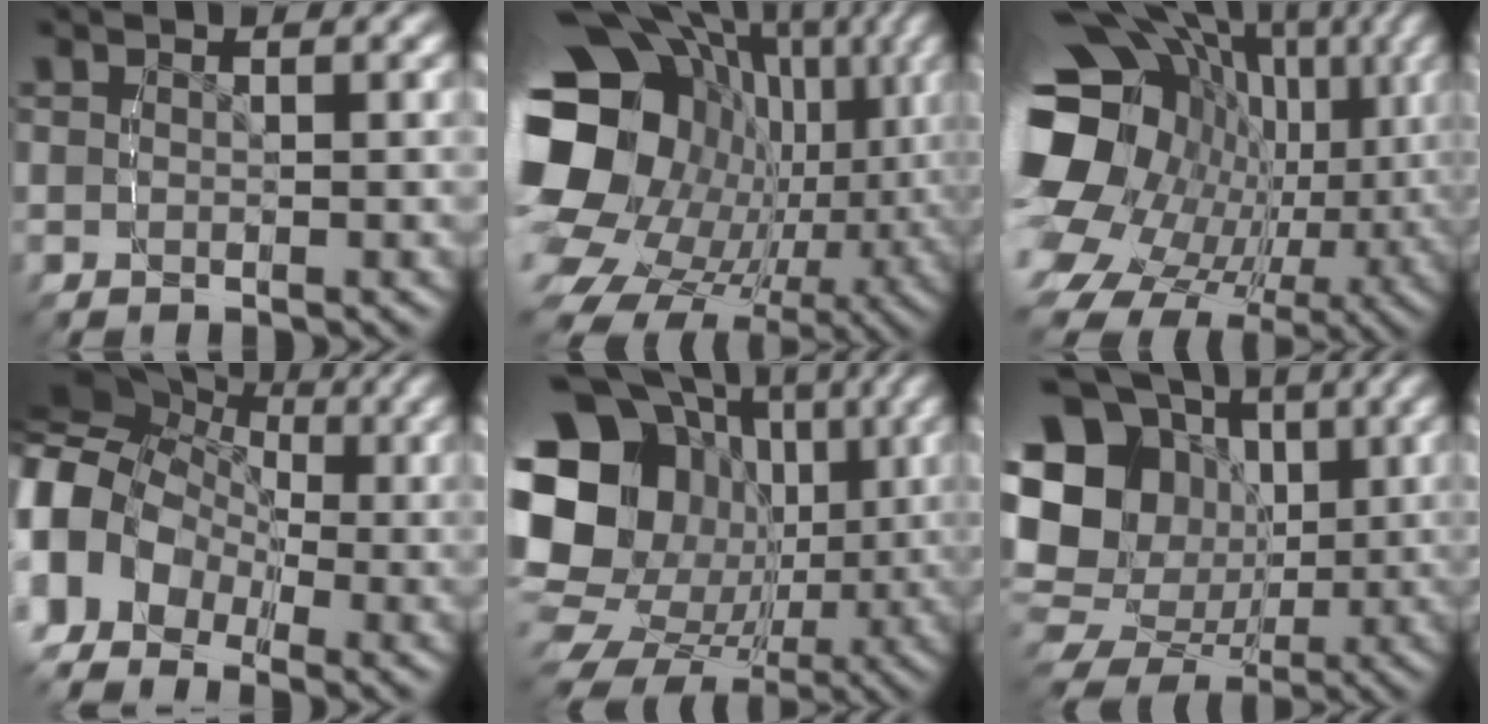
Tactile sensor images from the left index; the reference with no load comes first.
{"total": 22.6, "force": [0.6, 16.8, 15.2], "torque": [-0.275, -0.035, 0.004]}
{"total": 19.7, "force": [0.5, 15.0, 12.7], "torque": [-0.241, -0.041, 0.008]}
{"total": 14.4, "force": [2.5, 11.6, 8.3], "torque": [-0.174, 0.007, 0.014]}
{"total": 19.7, "force": [-1.7, 16.4, 10.7], "torque": [-0.220, -0.068, -0.022]}
{"total": 20.8, "force": [0.5, 17.8, 10.9], "torque": [-0.214, -0.042, 0.003]}